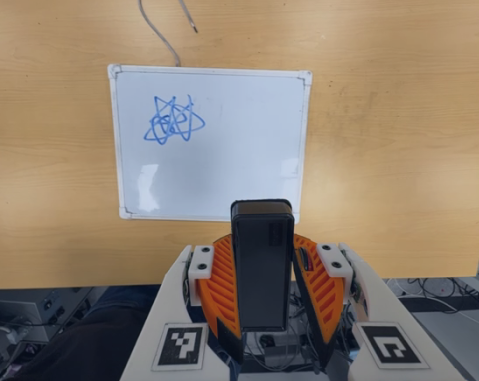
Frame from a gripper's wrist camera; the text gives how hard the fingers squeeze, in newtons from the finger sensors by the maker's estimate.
{"total": 6.2, "left": 5.2, "right": 7.3}